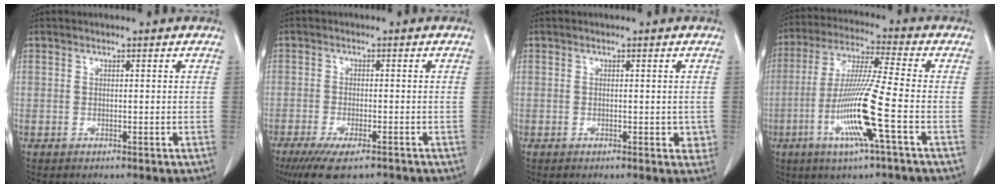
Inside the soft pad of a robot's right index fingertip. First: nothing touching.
{"total": 8.8, "force": [-6.6, 2.1, 5.4], "torque": [-0.085, -0.017, -0.104]}
{"total": 2.2, "force": [-0.4, 1.3, 1.8], "torque": [-0.011, 0.001, -0.004]}
{"total": 13.2, "force": [-4.3, -0.9, 12.4], "torque": [-0.250, -0.016, -0.089]}